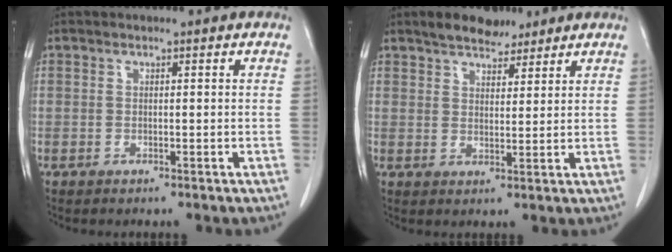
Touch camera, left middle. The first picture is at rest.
{"total": 6.1, "force": [4.8, 2.5, 2.8], "torque": [-0.045, 0.008, 0.085]}